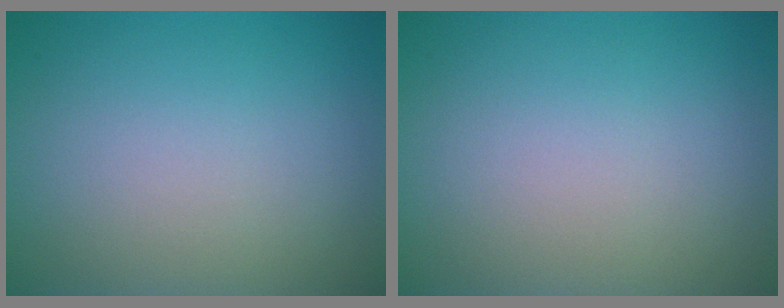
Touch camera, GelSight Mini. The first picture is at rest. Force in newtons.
{"total": 0.0}